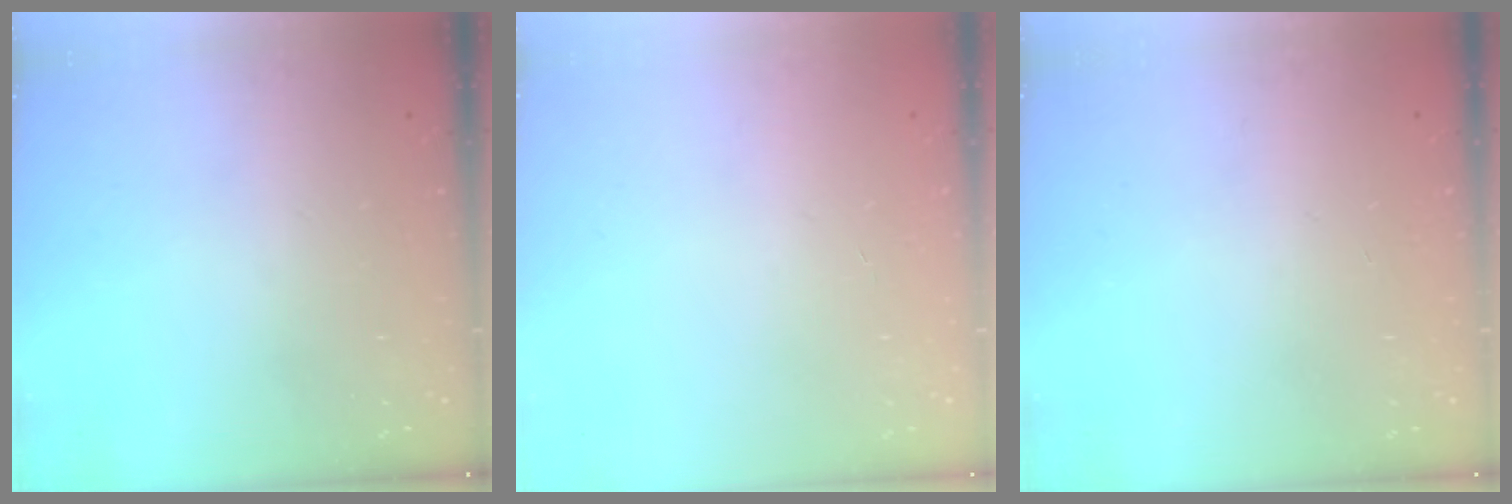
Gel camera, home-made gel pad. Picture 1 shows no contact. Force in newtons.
{"total": 0.0}
{"total": 0.0}